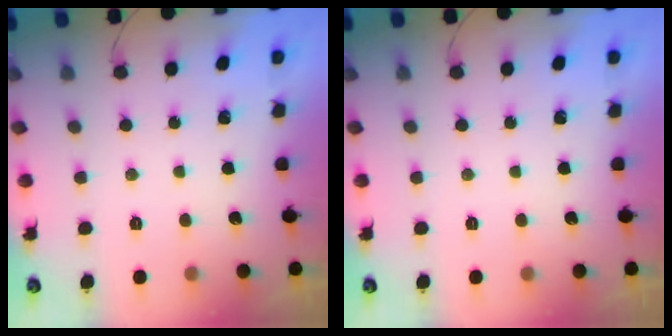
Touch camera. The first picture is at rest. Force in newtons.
{"total": 0.0}